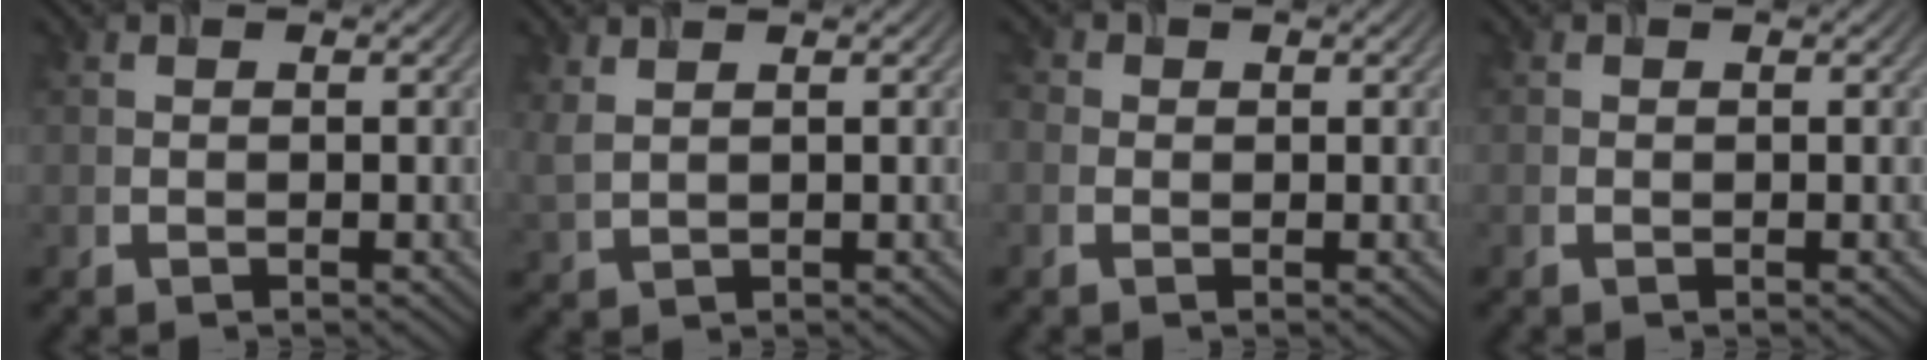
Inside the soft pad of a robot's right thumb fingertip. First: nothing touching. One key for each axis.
{"total": 2.2, "fx": 1.4, "fy": 0.7, "fz": 1.5, "tx": -0.047, "ty": 0.003, "tz": 0.035}
{"total": 1.5, "fx": -0.3, "fy": 1.4, "fz": 0.6, "tx": -0.014, "ty": -0.001, "tz": -0.009}
{"total": 0.0}